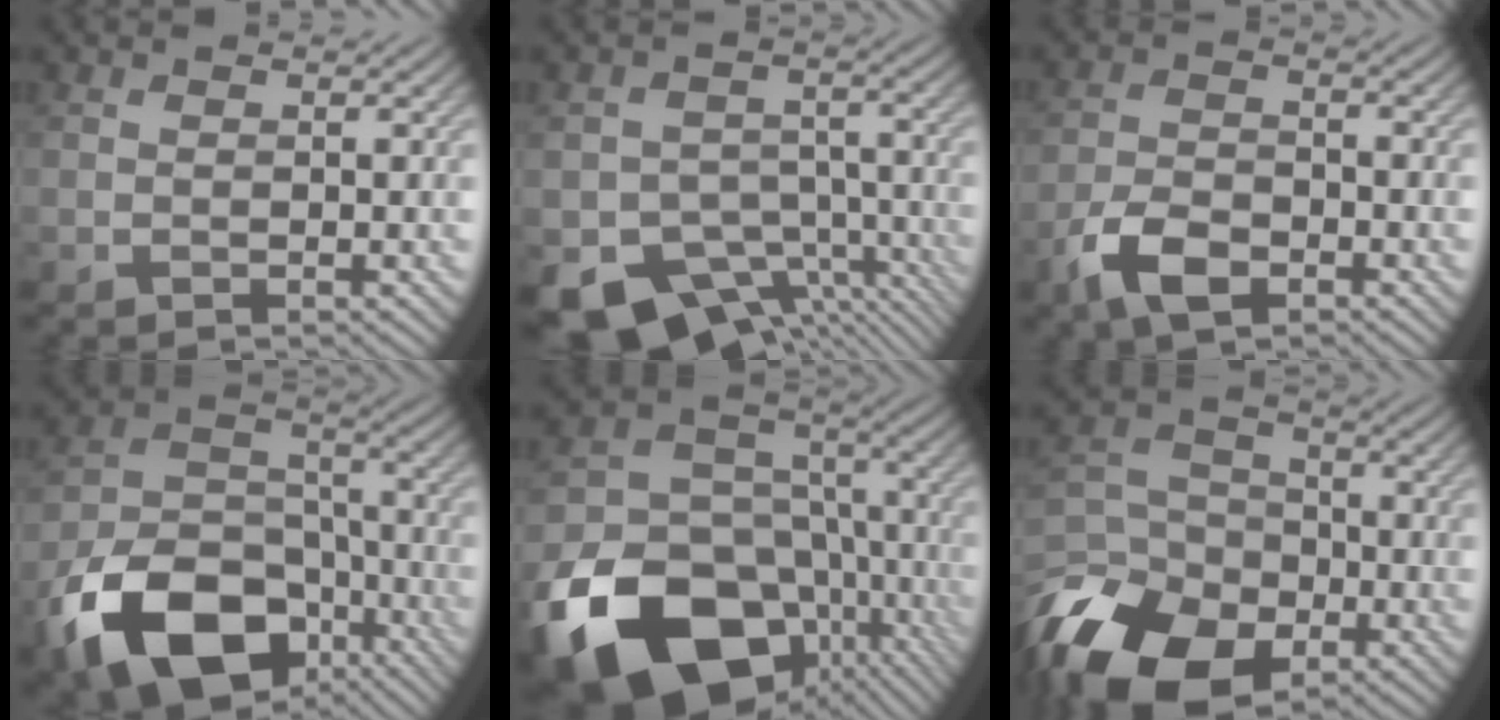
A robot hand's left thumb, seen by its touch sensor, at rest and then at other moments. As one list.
[{"total": 12.0, "force": [-8.0, 7.3, 5.0], "torque": [-0.077, -0.032, -0.114]}, {"total": 5.7, "force": [-3.5, 2.8, 3.5], "torque": [-0.075, -0.007, -0.077]}, {"total": 17.4, "force": [-9.7, 10.9, 9.5], "torque": [-0.198, -0.048, -0.172]}, {"total": 22.7, "force": [-10.9, 16.6, 11.1], "torque": [-0.234, -0.063, -0.143]}, {"total": 17.0, "force": [-9.8, 11.3, 8.1], "torque": [-0.229, -0.059, -0.156]}]